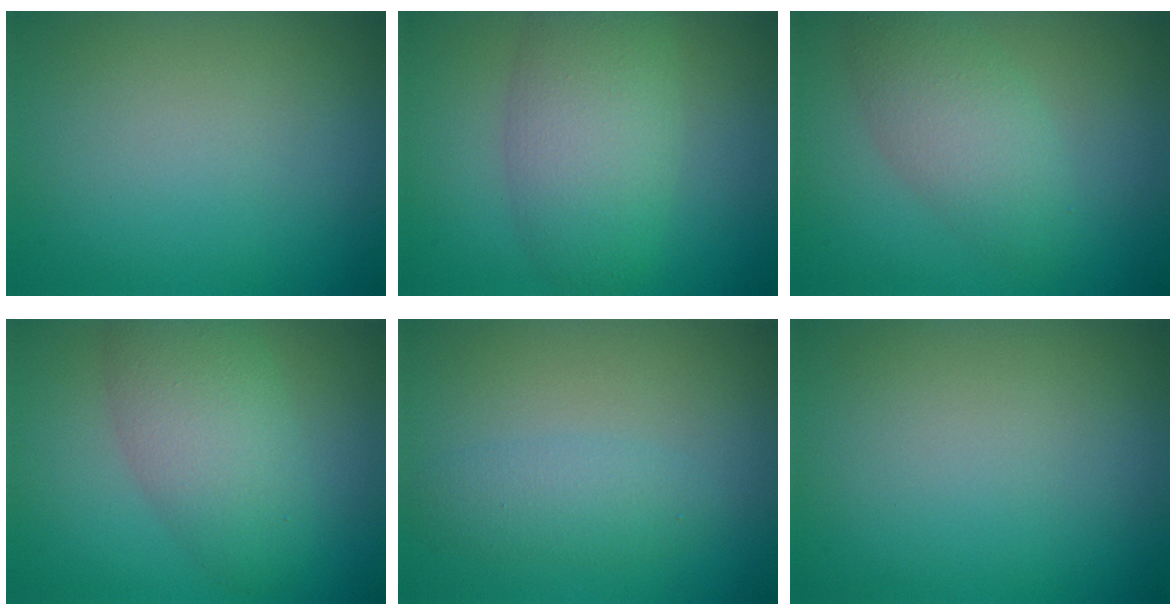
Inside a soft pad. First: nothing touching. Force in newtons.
{"total": 5.8, "press": 5.8, "slide": 0.3}
{"total": 4.0, "press": 4.0, "slide": 0.0}
{"total": 5.5, "press": 5.5, "slide": 0.2}
{"total": 2.3, "press": 2.3, "slide": 0.1}
{"total": 0.0}